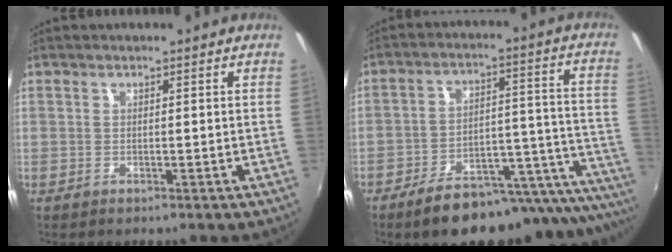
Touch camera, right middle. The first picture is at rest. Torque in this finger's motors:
{"motor_torque": [1.13, -1.01, 0.22, 0.14]}